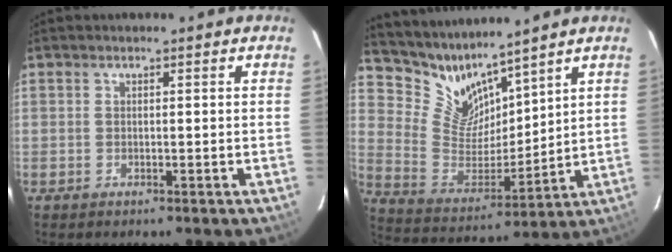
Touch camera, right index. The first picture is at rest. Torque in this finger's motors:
{"motor_torque": [-0.04, 0.16, -0.05, -0.01]}